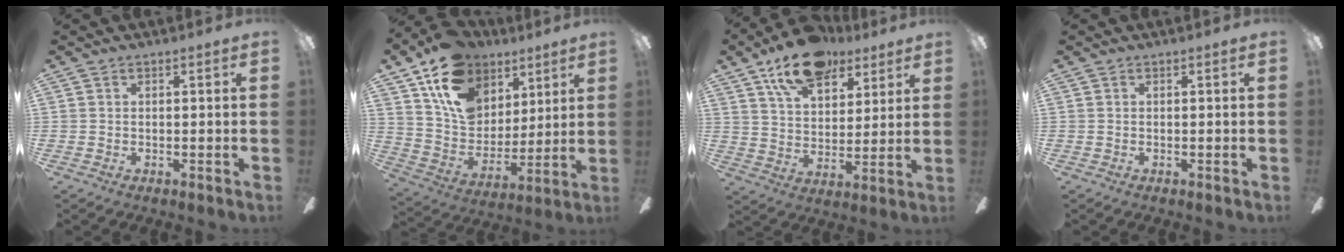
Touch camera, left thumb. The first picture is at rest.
{"total": 18.8, "force": [11.1, 12.8, 8.2], "torque": [-0.148, -0.052, 0.209]}
{"total": 14.9, "force": [10.3, 7.6, 7.5], "torque": [-0.121, -0.045, 0.185]}
{"total": 0.0}